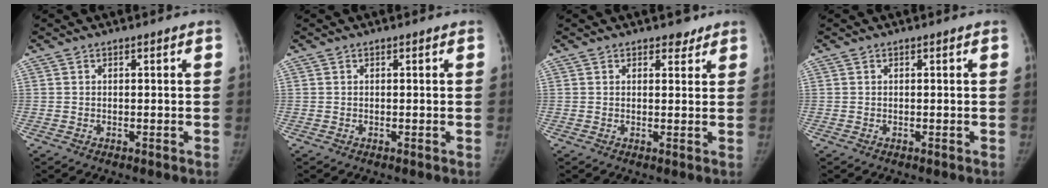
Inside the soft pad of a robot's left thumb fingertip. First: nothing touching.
{"total": 0.0}
{"total": 2.2, "force": [1.7, 1.3, 0.5], "torque": [0.009, -0.009, 0.019]}
{"total": 0.0}